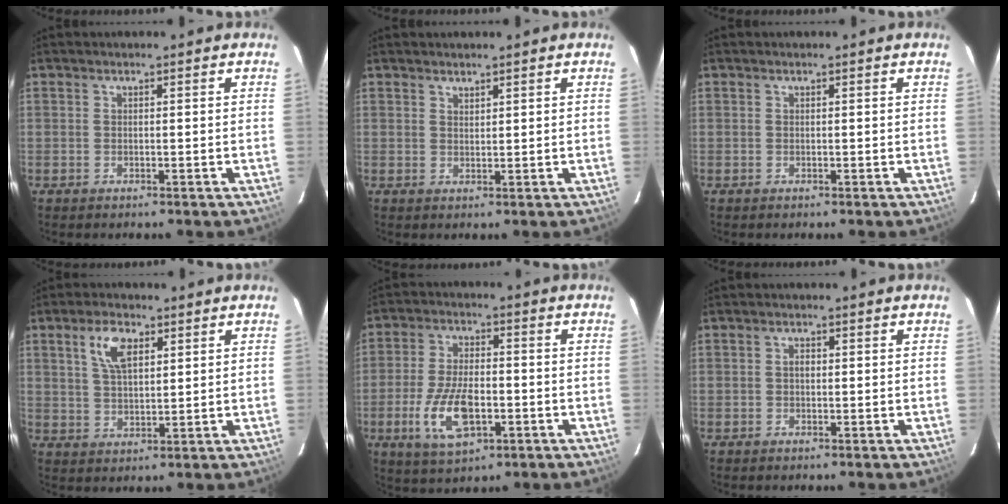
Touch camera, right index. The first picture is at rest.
{"total": 1.2, "force": [1.1, 0.3, 0.2], "torque": [-0.004, 0.001, 0.021]}
{"total": 0.0}
{"total": 6.6, "force": [3.1, 3.2, 4.9], "torque": [-0.094, 0.011, 0.061]}
{"total": 11.7, "force": [-3.8, 5.4, 9.6], "torque": [-0.203, -0.010, -0.065]}
{"total": 1.0, "force": [0.0, 0.7, 0.6], "torque": [-0.011, 0.004, -0.001]}